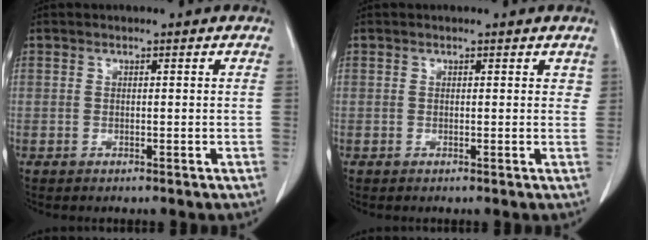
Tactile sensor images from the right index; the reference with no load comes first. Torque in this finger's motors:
{"motor_torque": [-0.03, 0.05, 0.00, -0.01]}